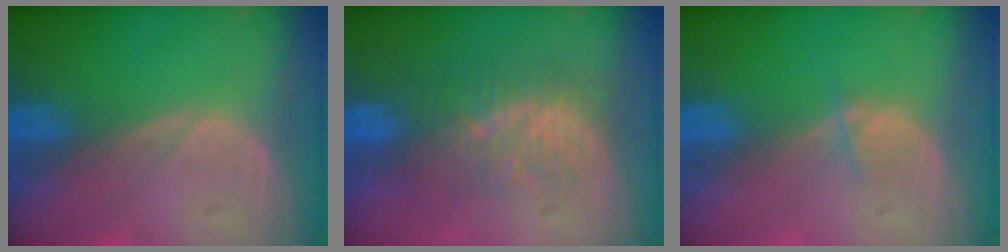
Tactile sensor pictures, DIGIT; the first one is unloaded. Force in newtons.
{"total": 7.9, "press": 7.4, "slide": 2.6}
{"total": 1.2, "press": 1.2, "slide": 0.2}